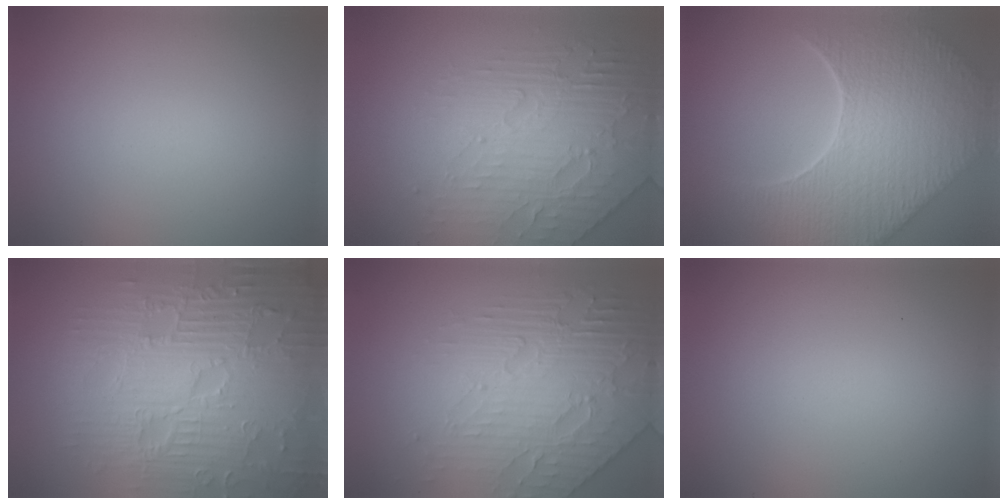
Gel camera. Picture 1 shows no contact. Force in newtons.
{"total": 4.7, "press": 4.2, "slide": 2.2}
{"total": 9.5, "press": 6.8, "slide": 6.7}
{"total": 10.5, "press": 7.1, "slide": 7.8}
{"total": 6.3, "press": 5.1, "slide": 3.7}
{"total": 0.0}